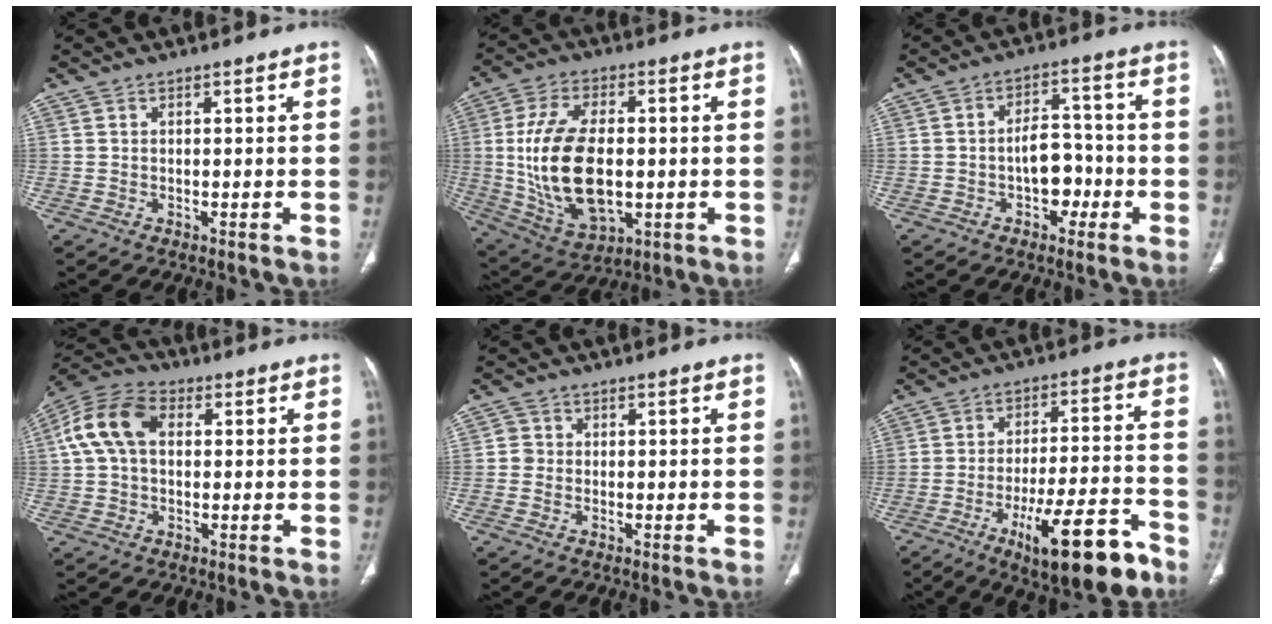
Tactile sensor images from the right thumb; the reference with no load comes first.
{"total": 18.4, "force": [-0.4, 10.2, 15.3], "torque": [-0.290, -0.003, 0.008]}
{"total": 7.3, "force": [-2.2, 4.8, 5.0], "torque": [-0.049, 0.032, -0.040]}
{"total": 11.5, "force": [2.0, 7.7, 8.3], "torque": [-0.168, 0.032, 0.029]}
{"total": 1.9, "force": [-0.2, 1.8, 0.4], "torque": [0.007, 0.007, -0.008]}
{"total": 17.4, "force": [-9.9, 4.9, 13.4], "torque": [-0.196, 0.058, -0.146]}